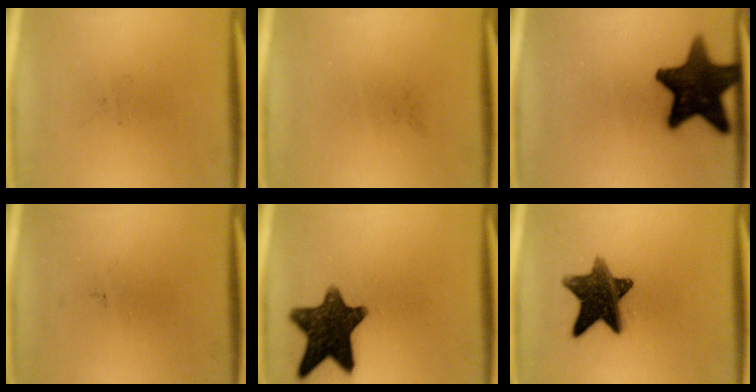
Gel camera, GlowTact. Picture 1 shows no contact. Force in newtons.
{"total": 0.0}
{"total": 15.9}
{"total": 0.0}
{"total": 13.4}
{"total": 12.5}